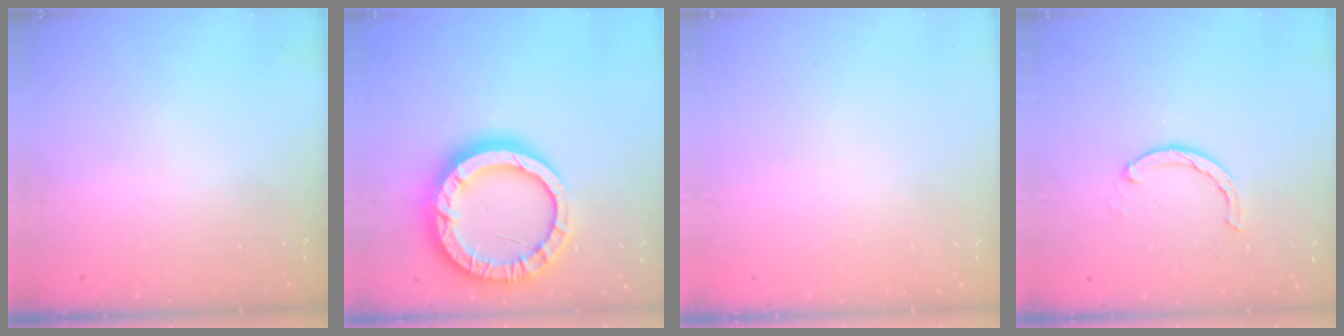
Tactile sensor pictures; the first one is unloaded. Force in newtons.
{"total": 20.3, "press": 20.2, "slide": 2.0}
{"total": 2.4, "press": 2.4, "slide": 0.2}
{"total": 2.1, "press": 2.0, "slide": 0.4}